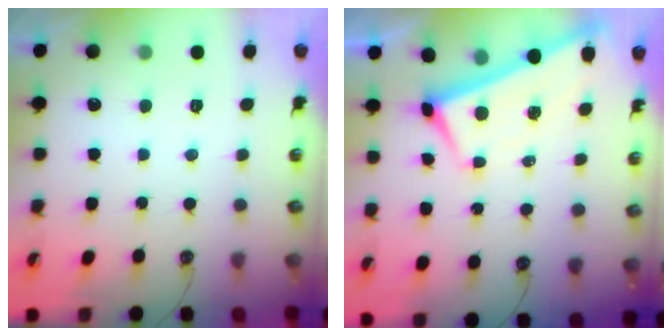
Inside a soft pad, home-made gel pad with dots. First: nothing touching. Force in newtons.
{"total": 1.9, "press": 1.9, "slide": 0.2}